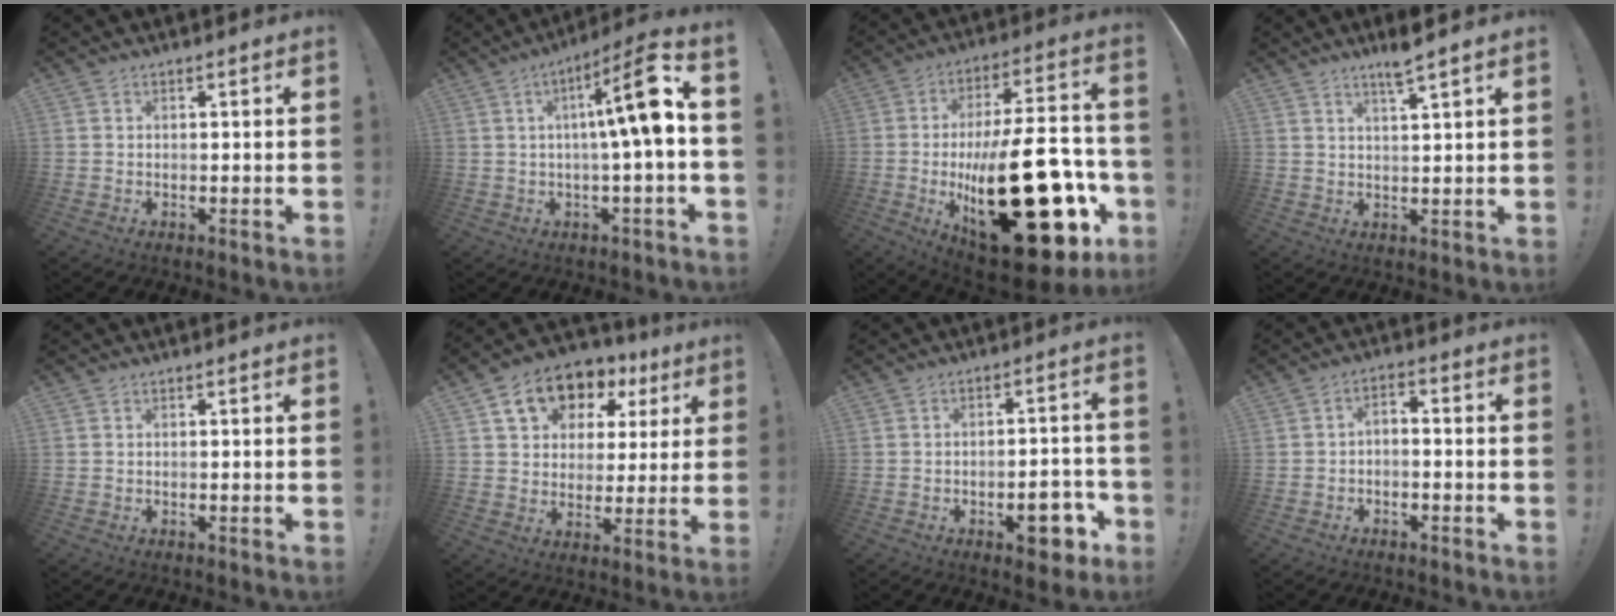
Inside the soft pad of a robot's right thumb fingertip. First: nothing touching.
{"total": 13.8, "force": [1.9, 1.0, 13.6], "torque": [-0.209, -0.003, 0.010]}
{"total": 38.5, "force": [-7.9, 16.3, 33.9], "torque": [-0.529, 0.033, -0.087]}
{"total": 5.4, "force": [4.0, -0.4, 3.5], "torque": [-0.051, -0.021, 0.062]}
{"total": 0.0}
{"total": 14.0, "force": [7.3, 10.1, 6.5], "torque": [-0.098, -0.037, 0.140]}
{"total": 10.1, "force": [-4.8, 5.0, 7.3], "torque": [-0.063, 0.025, -0.078]}
{"total": 3.3, "force": [-2.6, 1.2, 1.7], "torque": [-0.033, 0.004, -0.051]}